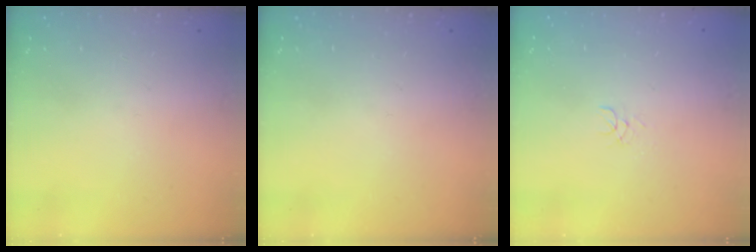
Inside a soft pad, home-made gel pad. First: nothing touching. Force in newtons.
{"total": 0.0}
{"total": 3.0, "press": 3.0, "slide": 0.2}